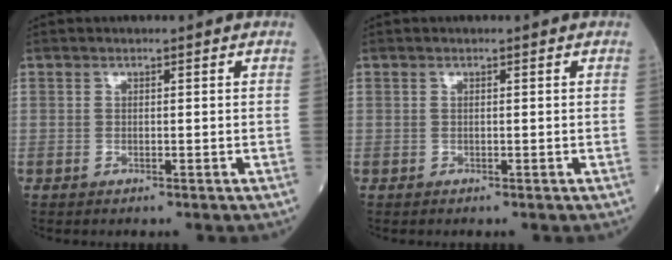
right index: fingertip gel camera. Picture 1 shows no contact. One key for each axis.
{"total": 0.0}